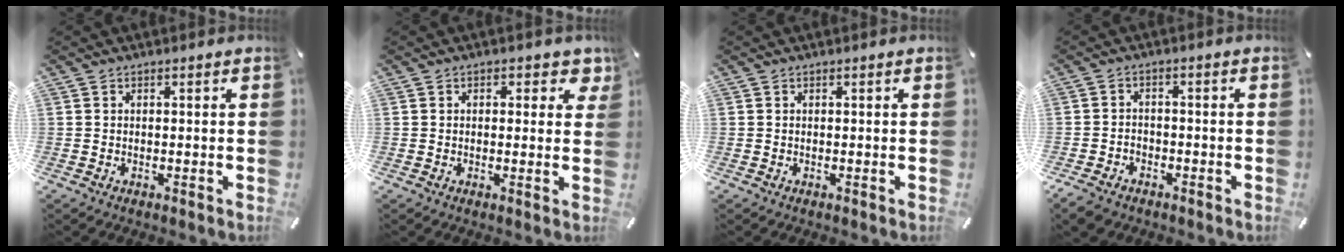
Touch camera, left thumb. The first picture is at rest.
{"total": 3.5, "force": [1.2, 2.3, 2.3], "torque": [-0.017, -0.002, 0.013]}
{"total": 0.0}
{"total": 4.3, "force": [-3.1, 2.6, 1.3], "torque": [-0.032, 0.015, -0.062]}